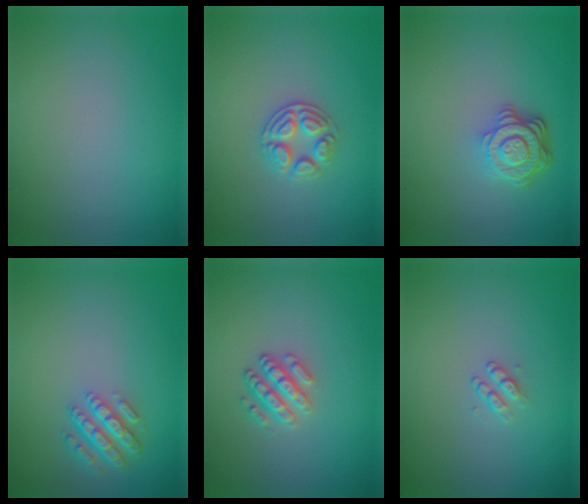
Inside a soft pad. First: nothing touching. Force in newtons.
{"total": 2.7, "press": 2.6, "slide": 0.7}
{"total": 4.5, "press": 3.3, "slide": 3.1}
{"total": 4.3, "press": 3.4, "slide": 2.7}
{"total": 2.5, "press": 2.5, "slide": 0.4}
{"total": 1.1, "press": 0.8, "slide": 0.7}